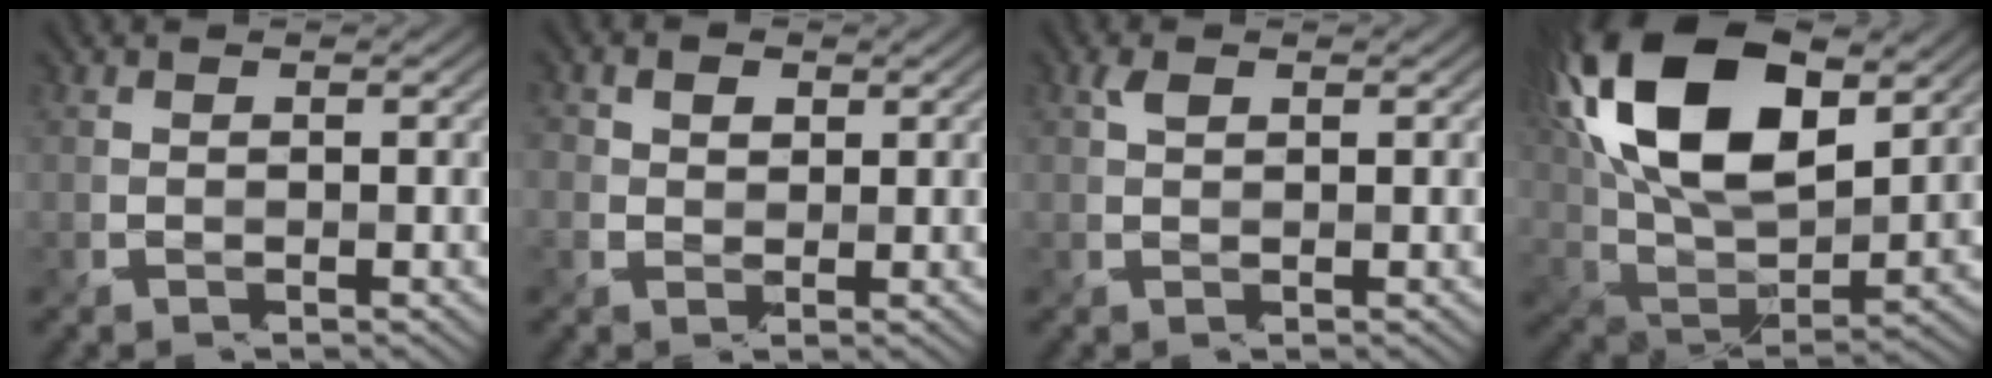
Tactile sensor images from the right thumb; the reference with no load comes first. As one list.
[{"total": 2.9, "force": [1.0, 2.3, 1.5], "torque": [-0.047, 0.005, 0.011]}, {"total": 1.2, "force": [0.4, 0.4, 1.0], "torque": [-0.021, 0.005, 0.009]}, {"total": 19.6, "force": [7.9, 9.6, 15.1], "torque": [-0.320, 0.045, 0.120]}]